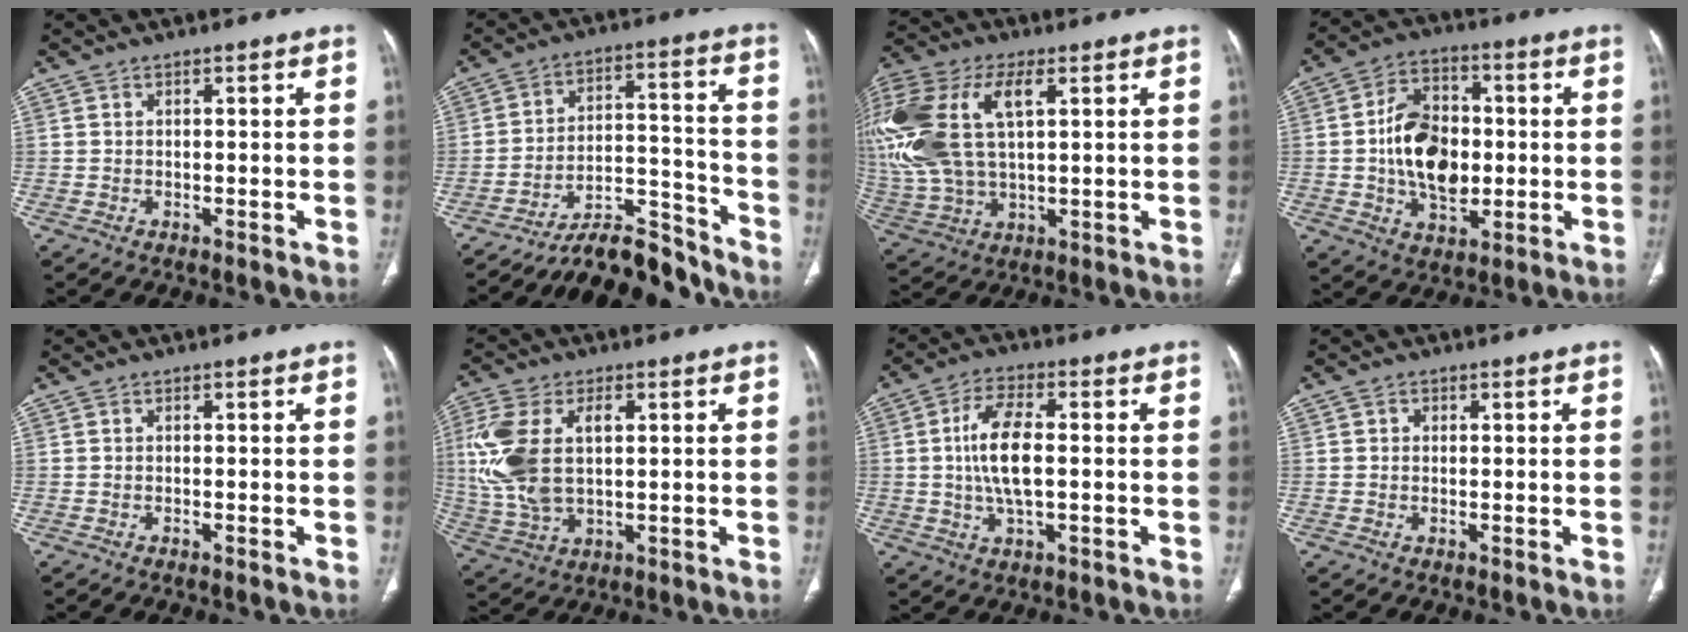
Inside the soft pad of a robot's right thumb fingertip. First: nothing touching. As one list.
[{"total": 12.7, "force": [-12.0, 3.3, 2.7], "torque": [-0.017, 0.122, -0.199]}, {"total": 25.9, "force": [6.9, 14.5, 20.3], "torque": [-0.507, 0.024, 0.135]}, {"total": 14.6, "force": [-0.5, 9.8, 10.8], "torque": [-0.160, 0.015, -0.005]}, {"total": 0.6, "force": [-0.4, 0.1, 0.4], "torque": [-0.010, -0.002, -0.004]}, {"total": 14.7, "force": [2.4, 8.6, 11.8], "torque": [-0.266, 0.008, 0.052]}, {"total": 9.6, "force": [0.0, 4.1, 8.7], "torque": [-0.176, 0.007, -0.002]}, {"total": 0.9, "force": [0.1, 0.8, 0.3], "torque": [0.001, 0.003, 0.001]}]